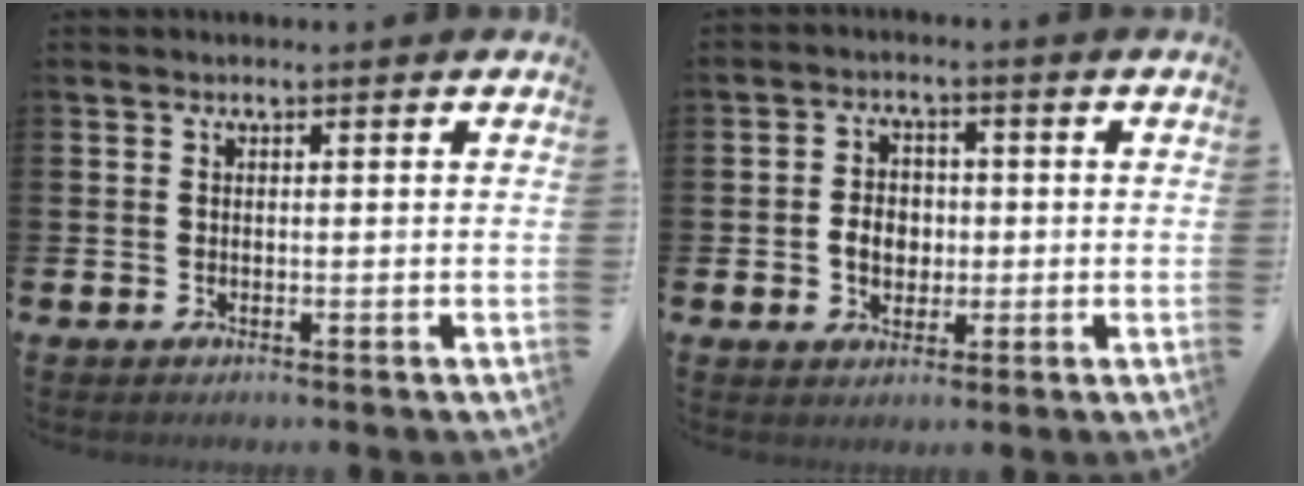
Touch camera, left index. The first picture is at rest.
{"total": 4.0, "force": [-0.4, 3.2, 2.4], "torque": [-0.029, 0.002, -0.017]}